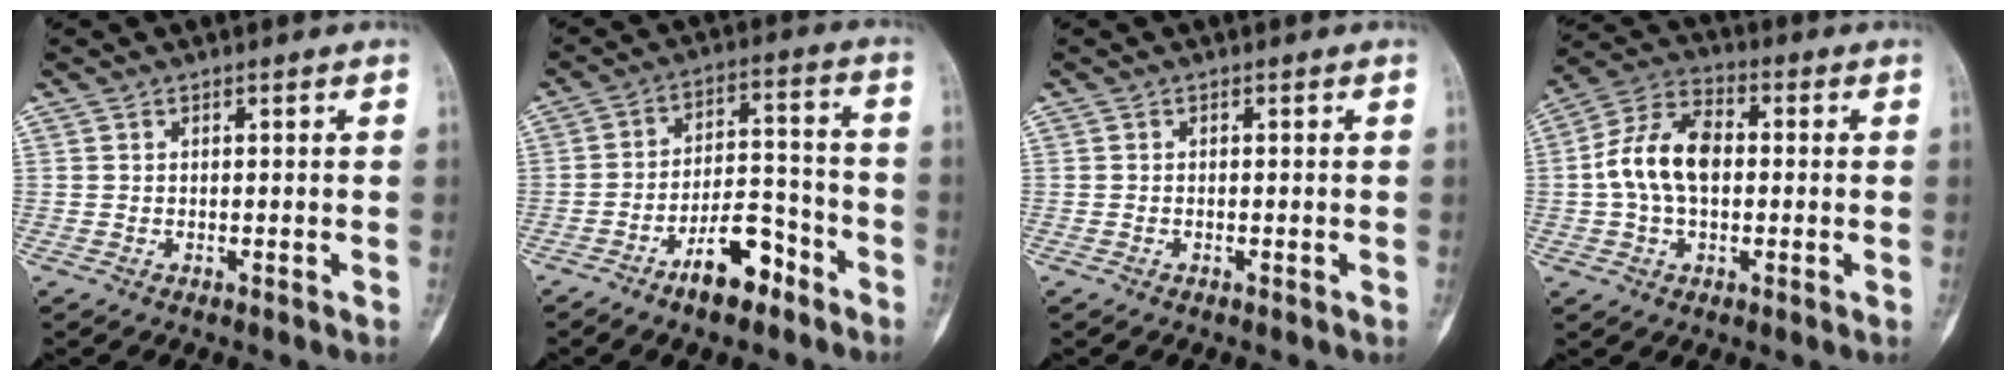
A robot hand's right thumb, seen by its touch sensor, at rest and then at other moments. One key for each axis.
{"total": 10.2, "fx": -6.4, "fy": 4.4, "fz": 6.7, "tx": -0.099, "ty": 0.057, "tz": -0.107}
{"total": 0.0}
{"total": 11.9, "fx": 0.2, "fy": 7.5, "fz": 9.2, "tx": -0.172, "ty": 0.029, "tz": -0.003}